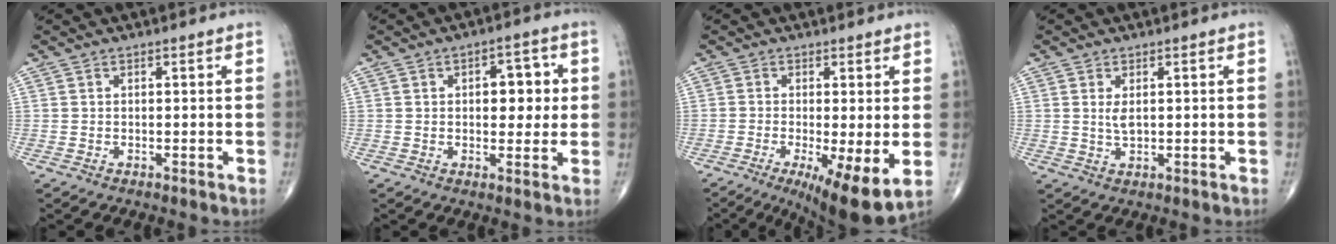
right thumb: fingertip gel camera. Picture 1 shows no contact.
{"total": 7.3, "force": [1.1, 4.2, 5.9], "torque": [-0.041, 0.004, 0.012]}
{"total": 11.3, "force": [-3.1, 2.9, 10.5], "torque": [-0.169, -0.023, -0.044]}
{"total": 2.5, "force": [0.5, 1.1, 2.1], "torque": [-0.038, -0.005, 0.013]}